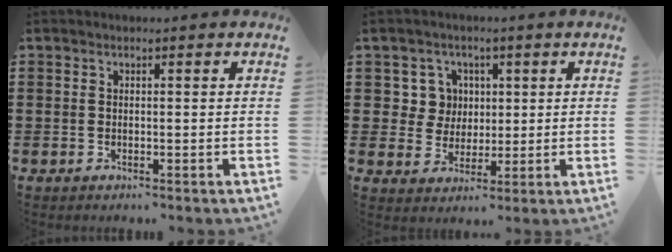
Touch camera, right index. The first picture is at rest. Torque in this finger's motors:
{"motor_torque": [0.04, -0.01, 0.02, 0.02]}